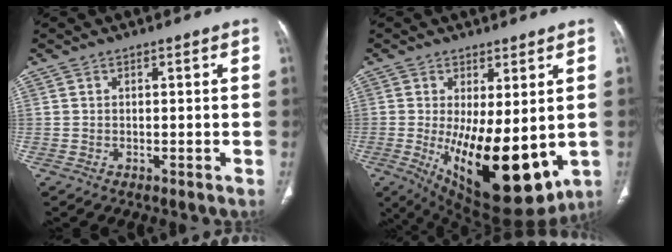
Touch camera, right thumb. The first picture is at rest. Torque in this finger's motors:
{"motor_torque": [1.21, 3.80, 0.66, 0.29, 0.66]}